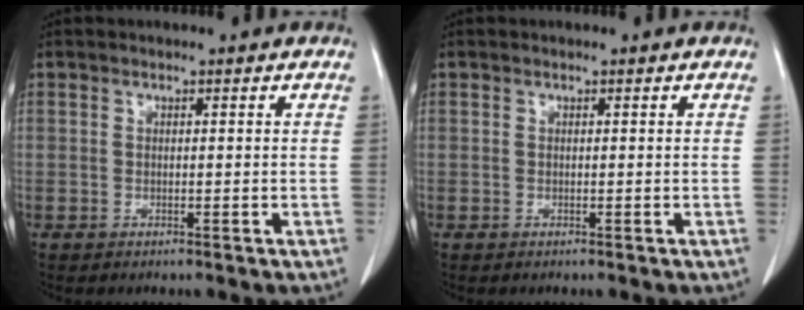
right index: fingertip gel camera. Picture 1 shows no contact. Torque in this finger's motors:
{"motor_torque": [0.00, 0.00, 0.00, 0.00]}